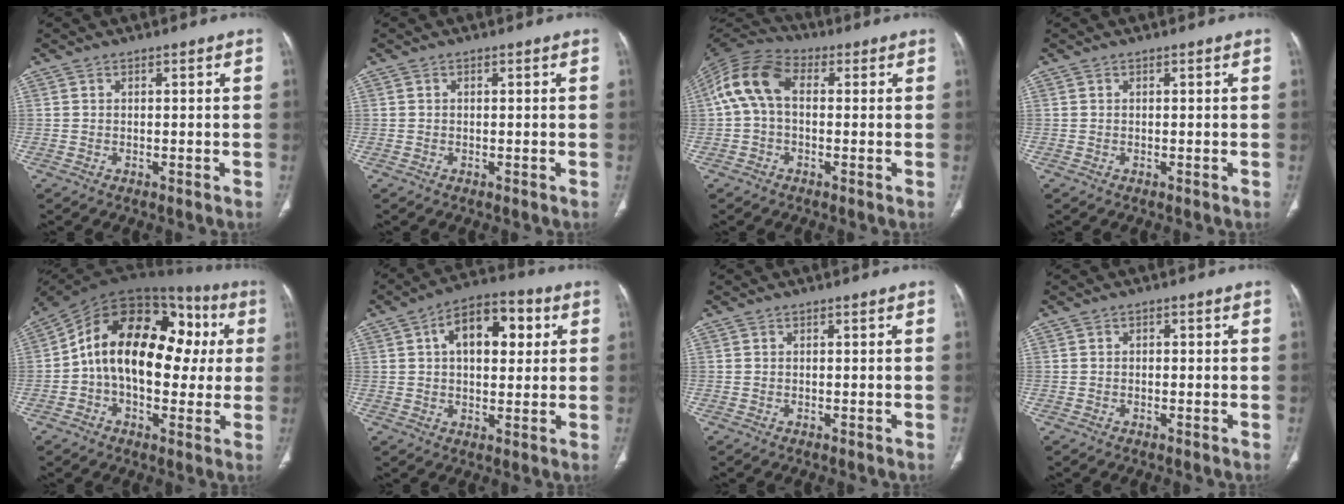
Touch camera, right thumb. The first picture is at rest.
{"total": 0.0}
{"total": 11.3, "force": [1.1, 7.3, 8.6], "torque": [-0.172, 0.032, 0.008]}
{"total": 0.0}
{"total": 23.9, "force": [2.5, 14.2, 19.0], "torque": [-0.273, 0.052, 0.028]}
{"total": 13.1, "force": [3.6, 7.4, 10.2], "torque": [-0.125, 0.016, 0.051]}
{"total": 0.0}
{"total": 0.8, "force": [0.0, 0.6, 0.5], "torque": [-0.001, 0.002, -0.005]}